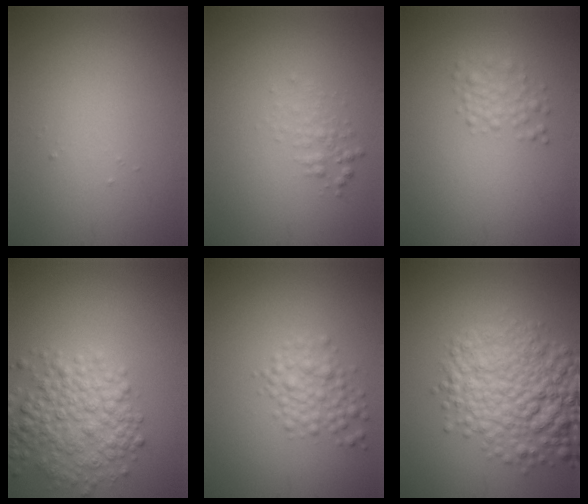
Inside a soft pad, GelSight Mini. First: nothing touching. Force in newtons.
{"total": 1.3, "press": 1.3, "slide": 0.0}
{"total": 1.9, "press": 1.9, "slide": 0.0}
{"total": 5.7, "press": 5.7, "slide": 0.3}
{"total": 2.8, "press": 2.8, "slide": 0.1}
{"total": 8.5, "press": 8.5, "slide": 0.3}